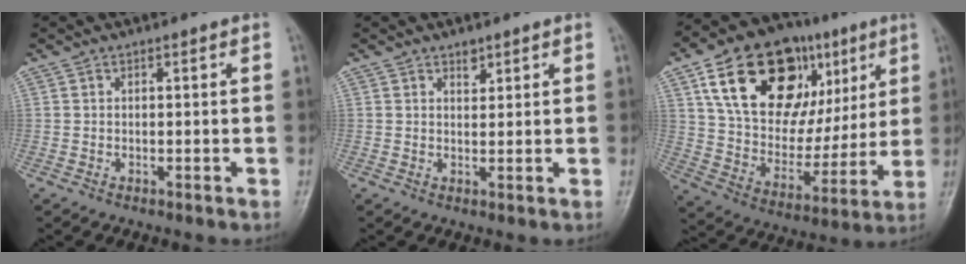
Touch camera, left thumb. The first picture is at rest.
{"total": 1.9, "force": [1.3, 1.1, 0.8], "torque": [-0.001, -0.007, 0.019]}
{"total": 27.4, "force": [11.6, 16.7, 18.3], "torque": [-0.252, 0.000, 0.198]}